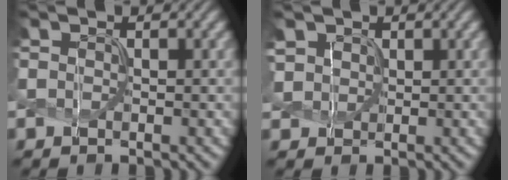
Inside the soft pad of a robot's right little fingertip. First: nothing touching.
{"total": 2.3, "force": [1.1, 1.9, 0.7], "torque": [-0.031, 0.001, 0.026]}